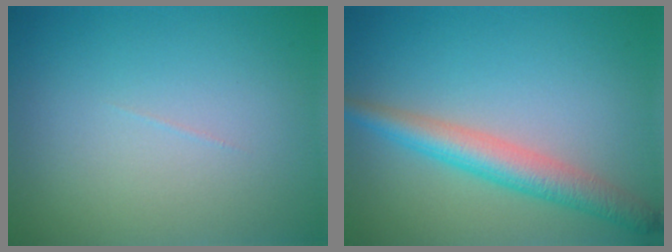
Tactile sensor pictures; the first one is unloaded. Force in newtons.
{"total": 4.2, "press": 4.2, "slide": 0.1}